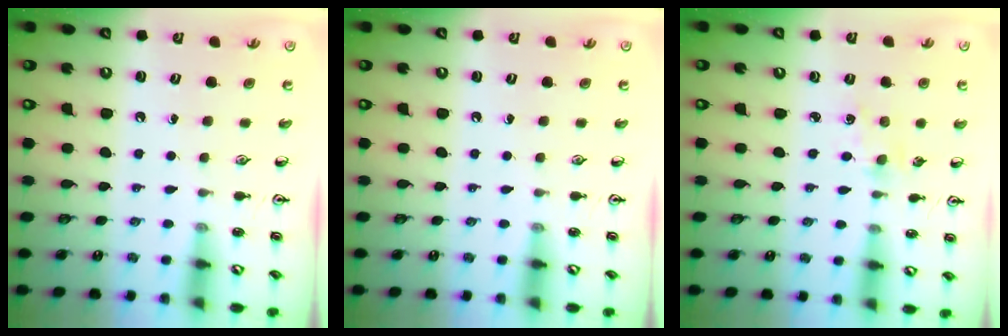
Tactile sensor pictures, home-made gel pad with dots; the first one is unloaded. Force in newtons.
{"total": 0.0}
{"total": 2.5, "press": 2.4, "slide": 0.3}